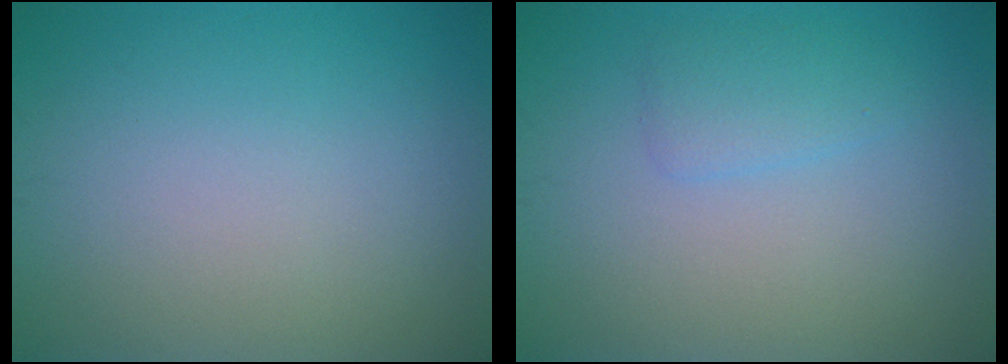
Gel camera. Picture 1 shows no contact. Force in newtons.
{"total": 1.8, "press": 1.8, "slide": 0.0}